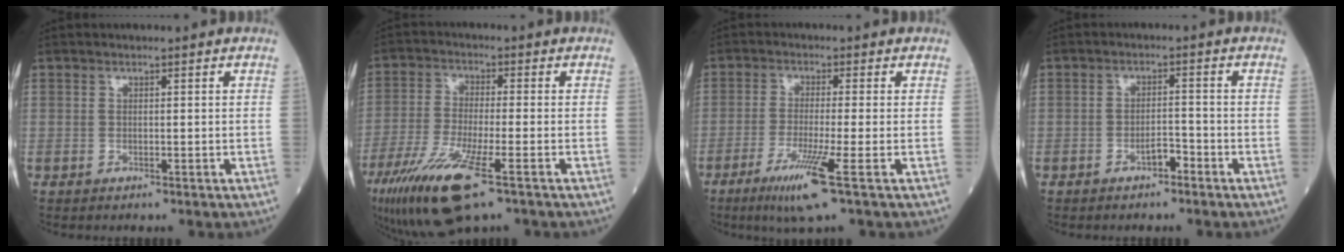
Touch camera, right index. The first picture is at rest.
{"total": 12.3, "force": [-6.9, 1.7, 10.0], "torque": [-0.200, -0.034, -0.122]}
{"total": 7.1, "force": [-3.5, -1.0, 6.1], "torque": [-0.117, -0.025, -0.067]}
{"total": 2.4, "force": [-1.6, 0.9, 1.5], "torque": [-0.023, 0.004, -0.029]}